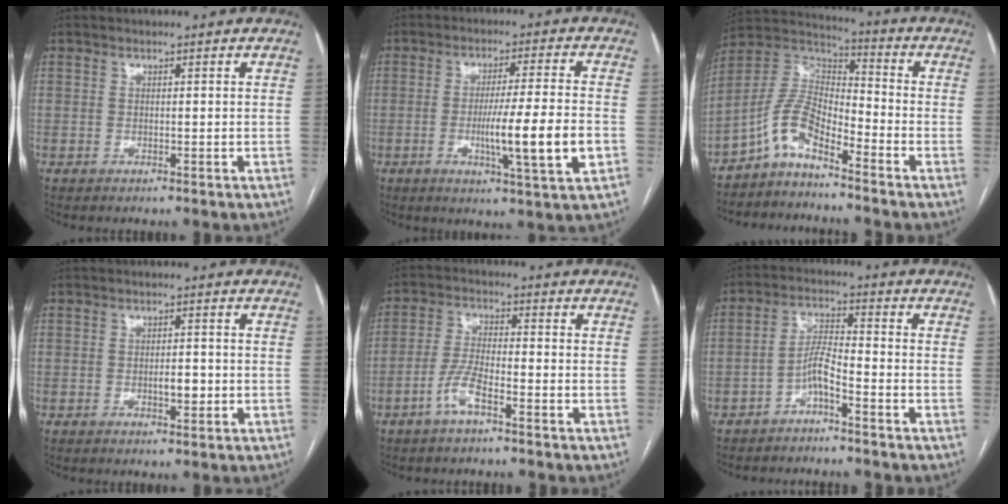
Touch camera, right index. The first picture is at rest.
{"total": 11.1, "force": [-2.6, -0.4, 10.8], "torque": [-0.179, -0.016, -0.045]}
{"total": 8.4, "force": [-5.6, 2.9, 5.5], "torque": [-0.124, 0.027, -0.115]}
{"total": 2.5, "force": [-0.6, 0.9, 2.3], "torque": [-0.038, 0.001, -0.007]}
{"total": 5.1, "force": [-3.0, 0.8, 4.0], "torque": [-0.090, 0.003, -0.061]}
{"total": 4.2, "force": [-2.7, 0.7, 3.2], "torque": [-0.062, 0.011, -0.052]}